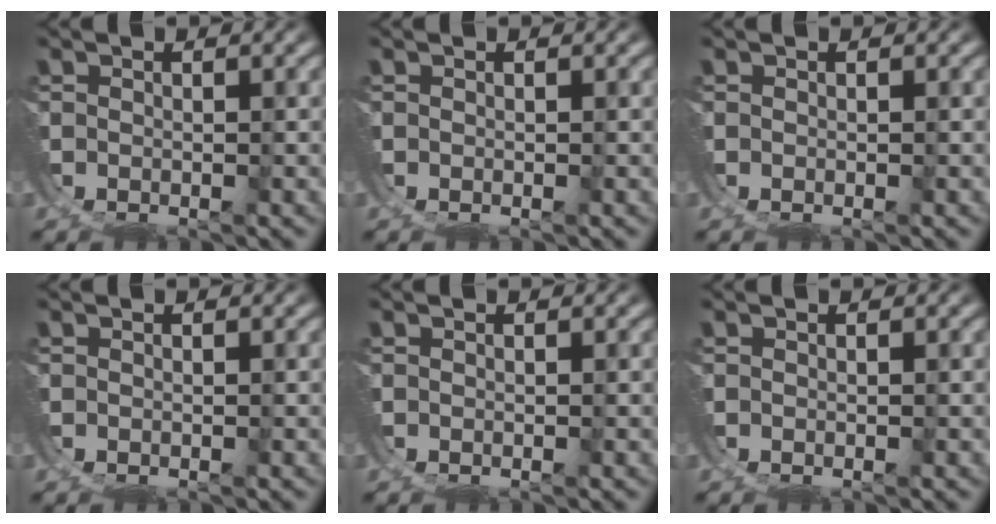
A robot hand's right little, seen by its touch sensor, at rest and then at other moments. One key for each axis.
{"total": 0.0}
{"total": 0.0}
{"total": 0.0}
{"total": 0.0}
{"total": 0.0}